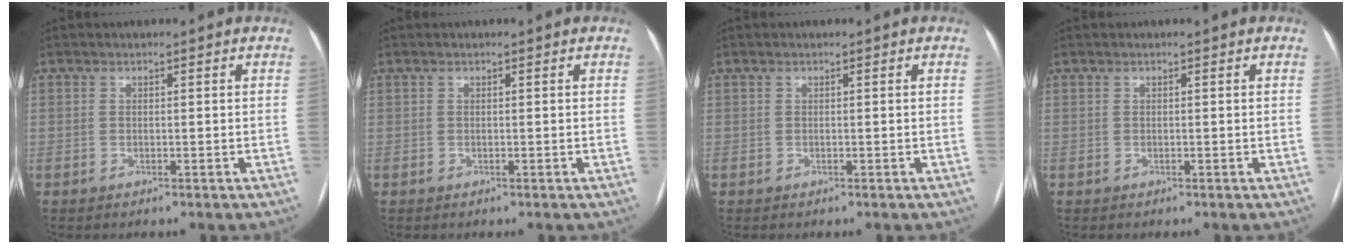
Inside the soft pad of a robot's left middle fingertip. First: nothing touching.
{"total": 0.0}
{"total": 0.0}
{"total": 0.0}